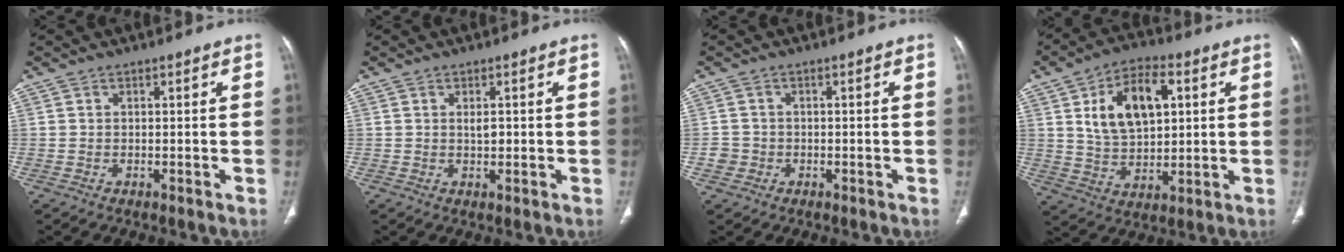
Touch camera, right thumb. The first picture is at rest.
{"total": 1.8, "force": [0.2, 0.9, 1.6], "torque": [-0.028, -0.002, 0.006]}
{"total": 2.2, "force": [-0.7, 2.1, 0.2], "torque": [0.006, 0.009, -0.015]}
{"total": 14.1, "force": [4.1, 8.2, 10.7], "torque": [-0.164, -0.001, 0.076]}